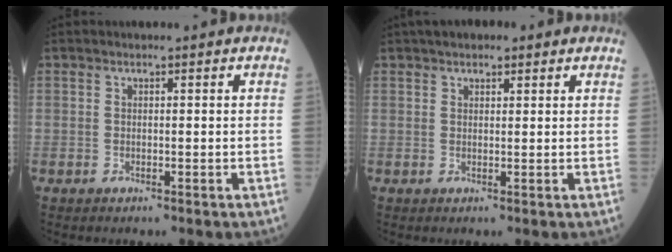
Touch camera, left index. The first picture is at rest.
{"total": 3.4, "force": [2.3, 1.5, 1.9], "torque": [-0.029, 0.020, 0.032]}